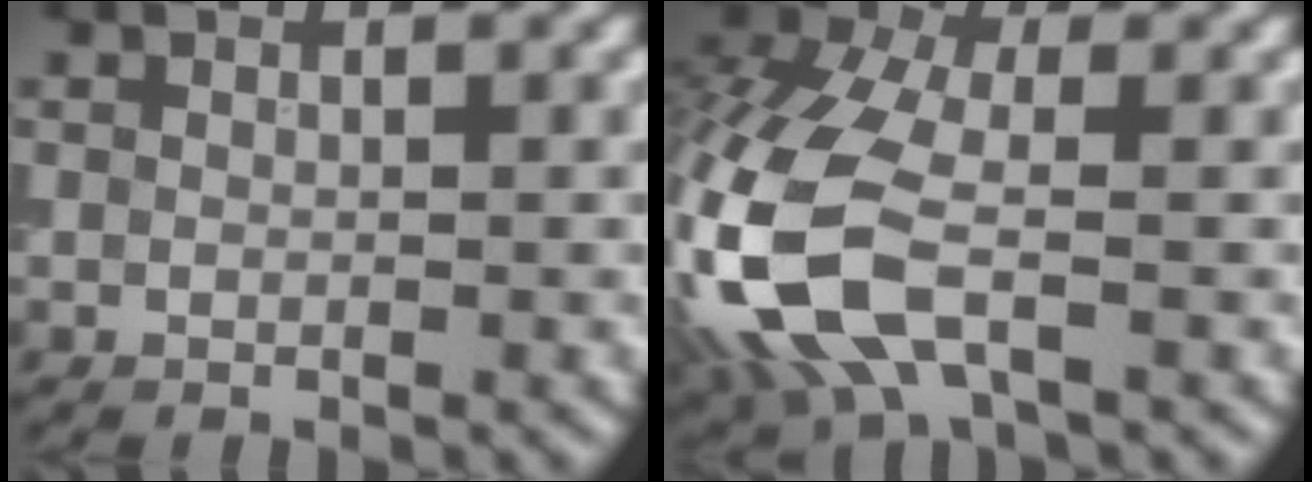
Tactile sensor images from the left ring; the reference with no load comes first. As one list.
[{"total": 12.2, "force": [-3.1, 6.9, 9.5], "torque": [-0.248, -0.004, -0.074]}]